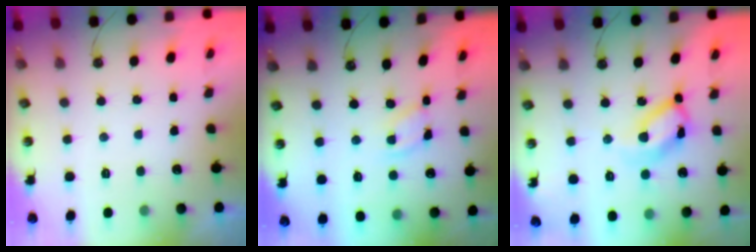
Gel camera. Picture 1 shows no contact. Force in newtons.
{"total": 2.5, "press": 2.5, "slide": 0.1}
{"total": 15.4, "press": 15.4, "slide": 0.6}